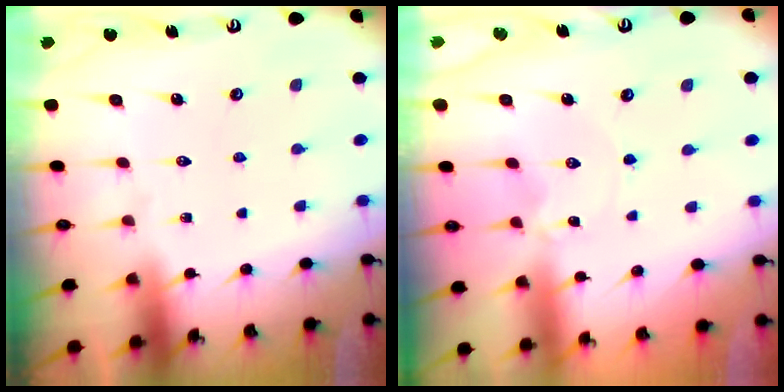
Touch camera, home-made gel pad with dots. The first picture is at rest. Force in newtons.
{"total": 1.3, "press": 1.3, "slide": 0.2}